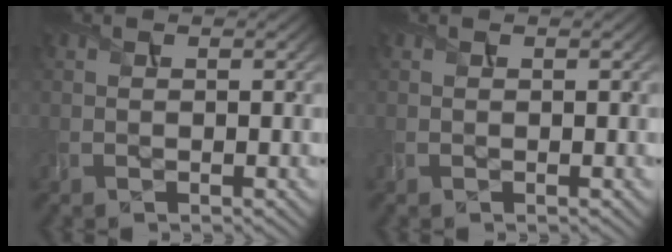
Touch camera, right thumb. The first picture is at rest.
{"total": 0.0}